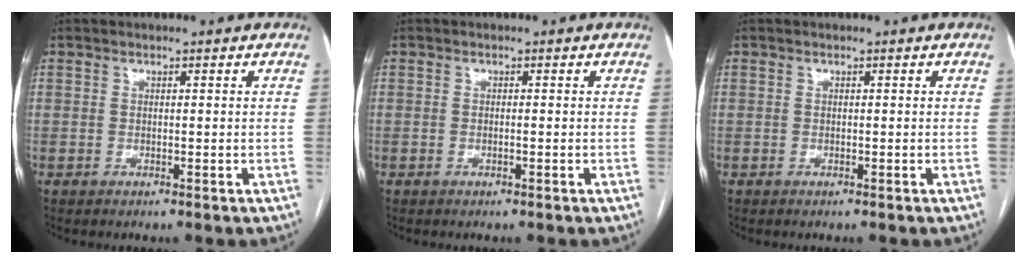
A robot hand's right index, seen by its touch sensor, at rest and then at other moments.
{"total": 0.6, "force": [-0.3, 0.0, 0.5], "torque": [-0.012, 0.001, -0.004]}
{"total": 0.0}